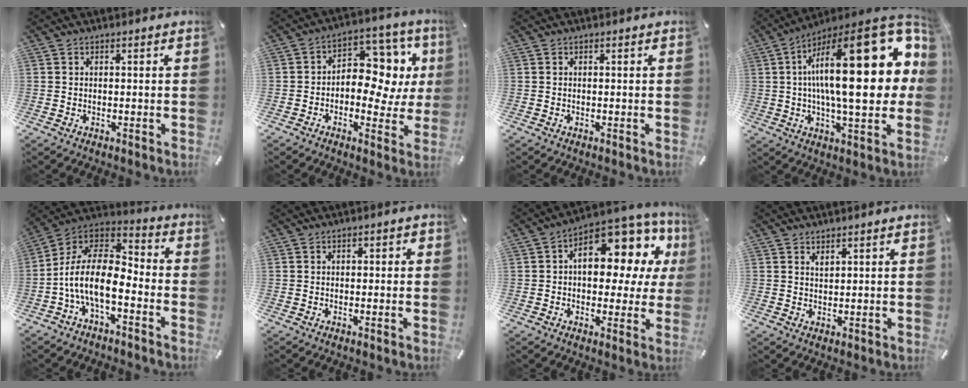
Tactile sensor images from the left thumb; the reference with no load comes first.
{"total": 11.2, "force": [1.3, 7.9, 7.9], "torque": [-0.100, -0.022, 0.019]}
{"total": 0.0}
{"total": 32.8, "force": [6.2, 11.8, 30.0], "torque": [-0.499, -0.045, 0.100]}
{"total": 14.0, "force": [-5.7, 6.6, 10.9], "torque": [-0.234, 0.005, -0.105]}
{"total": 1.1, "force": [-0.3, 0.7, 0.8], "torque": [-0.014, 0.005, -0.007]}
{"total": 14.6, "force": [4.7, 8.4, 11.0], "torque": [-0.139, -0.042, 0.075]}
{"total": 1.6, "force": [1.3, 0.6, 0.6], "torque": [-0.004, -0.005, 0.022]}